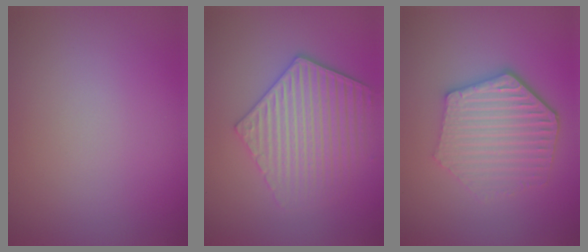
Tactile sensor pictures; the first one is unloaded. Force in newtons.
{"total": 4.6, "press": 4.0, "slide": 2.2}
{"total": 5.6, "press": 4.4, "slide": 3.5}